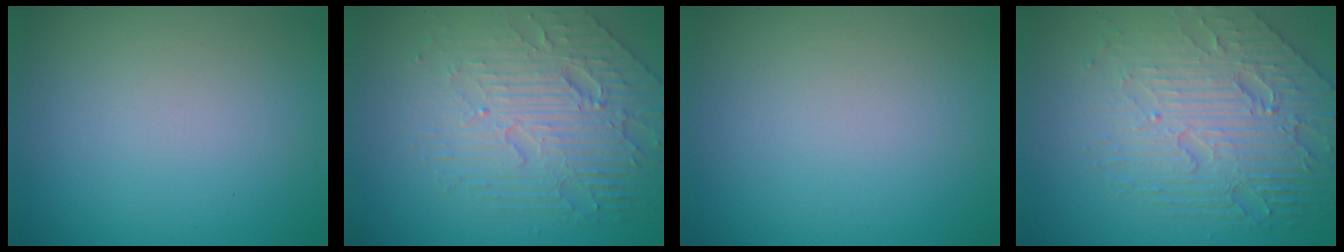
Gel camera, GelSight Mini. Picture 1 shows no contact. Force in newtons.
{"total": 6.7, "press": 4.9, "slide": 4.5}
{"total": 0.0}
{"total": 7.7, "press": 5.3, "slide": 5.5}